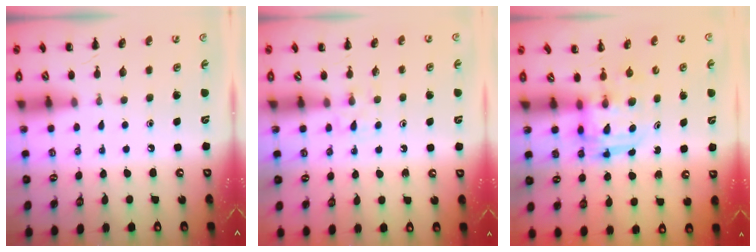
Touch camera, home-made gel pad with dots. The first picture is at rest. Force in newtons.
{"total": 2.9, "press": 2.7, "slide": 1.2}
{"total": 3.0, "press": 3.0, "slide": 0.3}